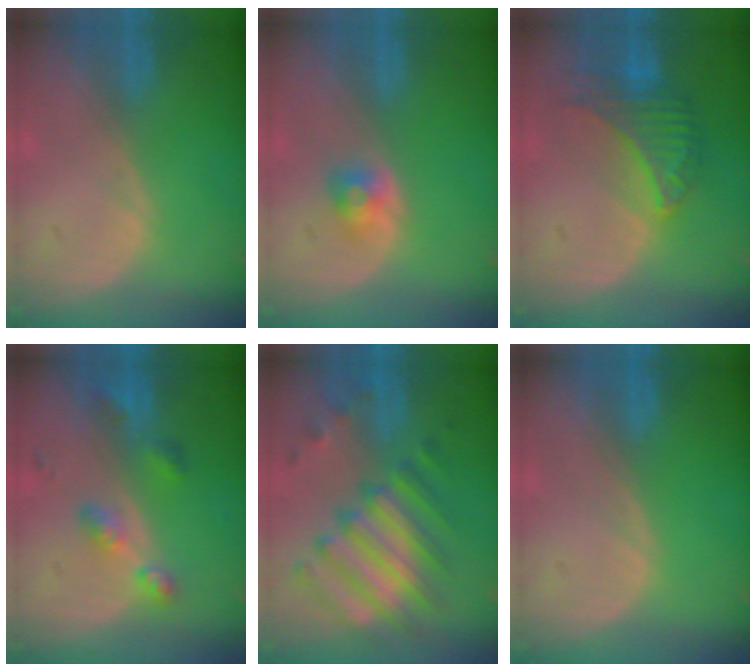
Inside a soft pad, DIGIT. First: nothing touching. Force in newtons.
{"total": 2.7, "press": 2.4, "slide": 1.1}
{"total": 6.8, "press": 6.8, "slide": 0.2}
{"total": 5.3, "press": 4.7, "slide": 2.4}
{"total": 10.2, "press": 9.9, "slide": 2.6}
{"total": 0.0}